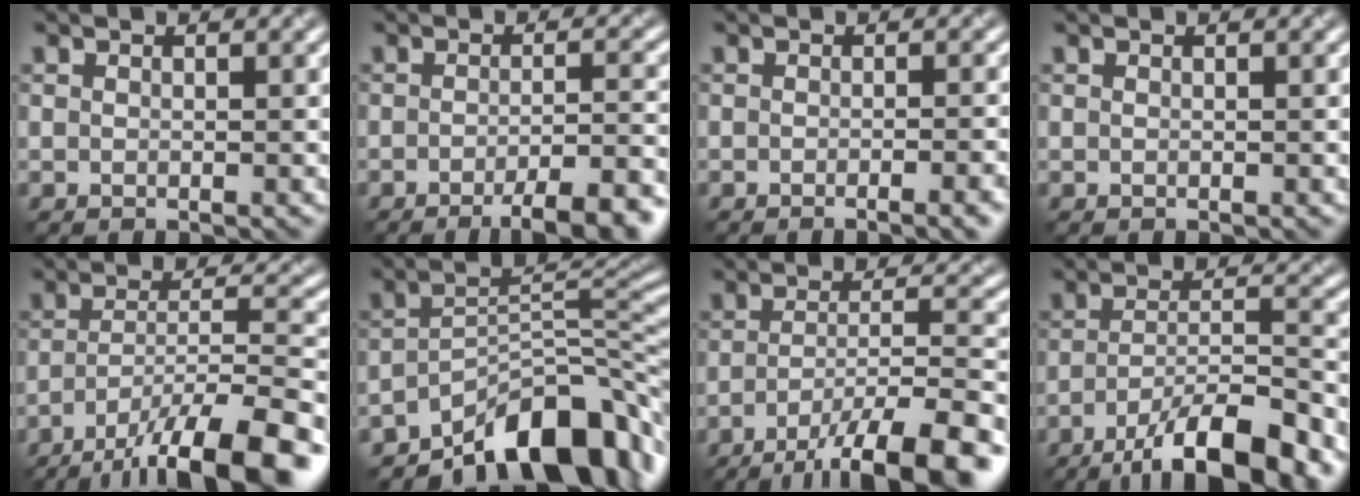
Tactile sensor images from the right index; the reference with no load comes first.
{"total": 7.0, "force": [-4.1, 1.7, 5.4], "torque": [-0.065, 0.001, -0.055]}
{"total": 3.5, "force": [-1.8, 1.0, 2.8], "torque": [-0.021, 0.010, -0.024]}
{"total": 0.0}
{"total": 13.0, "force": [-8.9, 3.2, 8.9], "torque": [-0.145, 0.001, -0.142]}
{"total": 10.9, "force": [-7.8, 4.1, 6.5], "torque": [-0.071, 0.007, -0.141]}
{"total": 11.6, "force": [-7.5, 2.8, 8.4], "torque": [-0.126, -0.001, -0.112]}
{"total": 10.6, "force": [-6.9, 2.7, 7.6], "torque": [-0.116, 0.007, -0.118]}